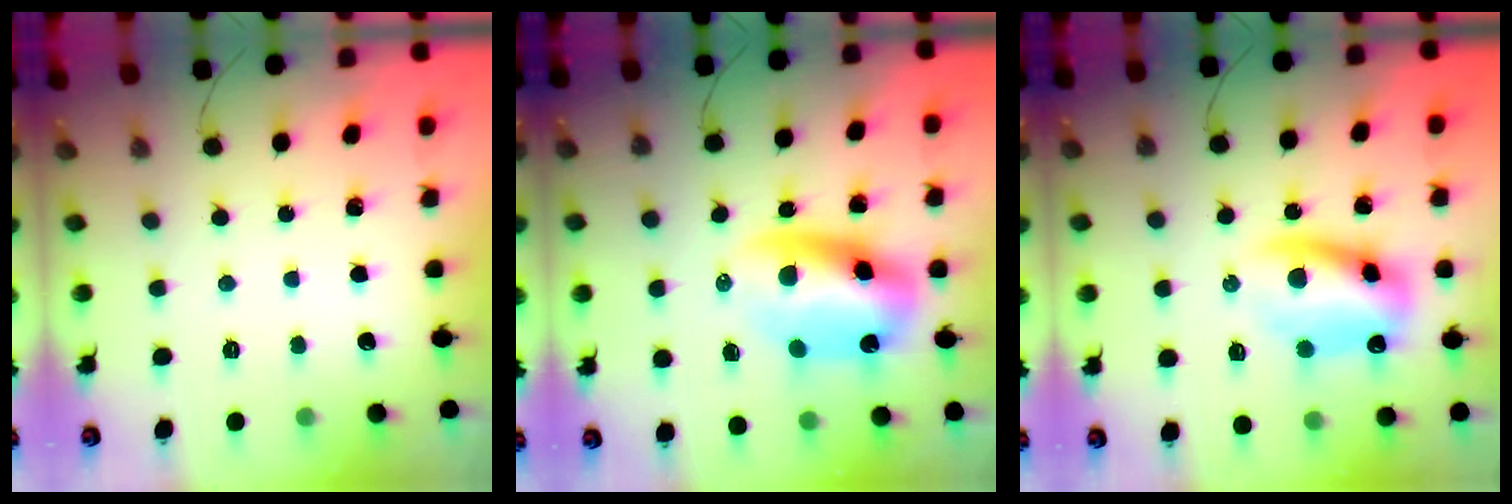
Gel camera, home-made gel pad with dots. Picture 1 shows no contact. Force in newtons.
{"total": 12.3, "press": 11.9, "slide": 3.0}
{"total": 12.2, "press": 11.9, "slide": 2.6}